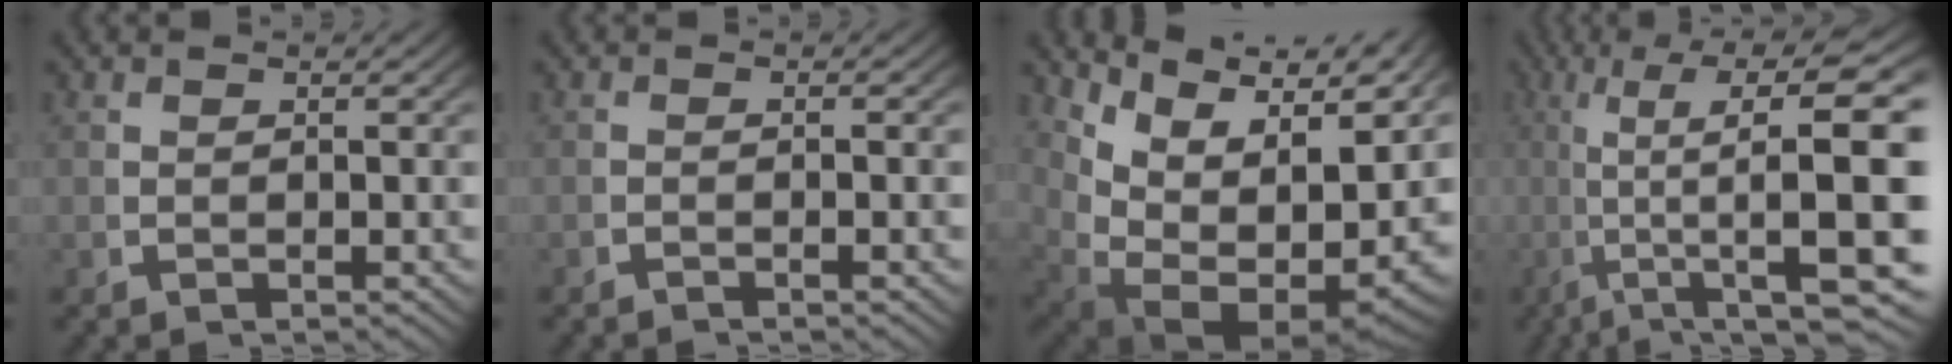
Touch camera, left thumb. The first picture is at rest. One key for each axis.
{"total": 1.2, "fx": -0.9, "fy": -0.3, "fz": 0.6, "tx": -0.003, "ty": 0.007, "tz": -0.020}
{"total": 18.4, "fx": -0.1, "fy": 11.9, "fz": 14.1, "tx": -0.244, "ty": -0.048, "tz": 0.028}
{"total": 15.3, "fx": 0.8, "fy": 8.2, "fz": 12.9, "tx": -0.218, "ty": -0.057, "tz": 0.035}